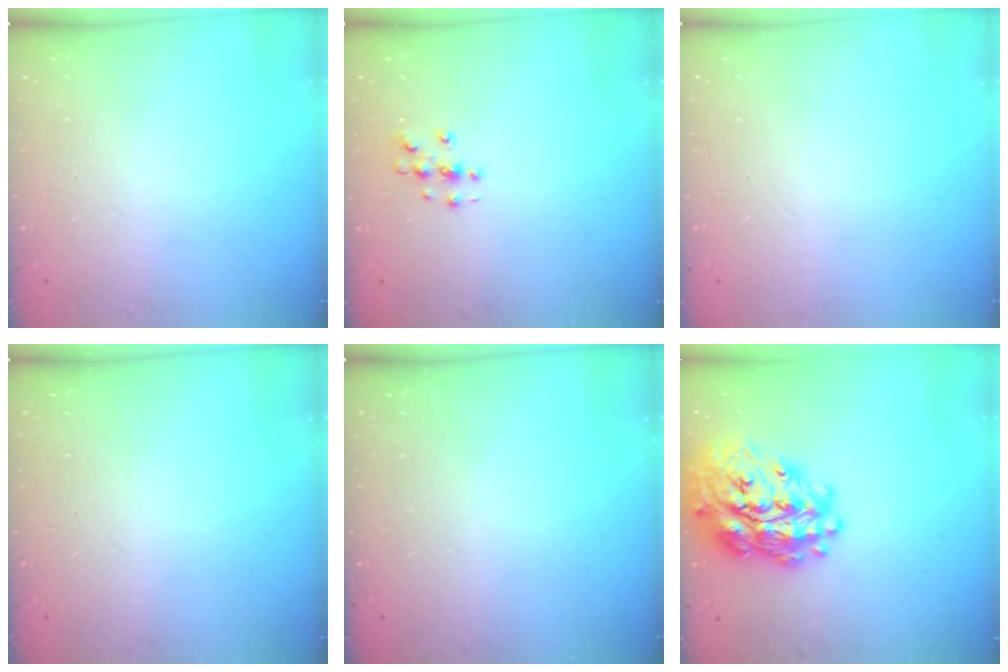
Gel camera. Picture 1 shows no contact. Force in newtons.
{"total": 2.8, "press": 2.8, "slide": 0.2}
{"total": 0.0}
{"total": 0.0}
{"total": 0.0}
{"total": 25.9, "press": 25.8, "slide": 2.3}